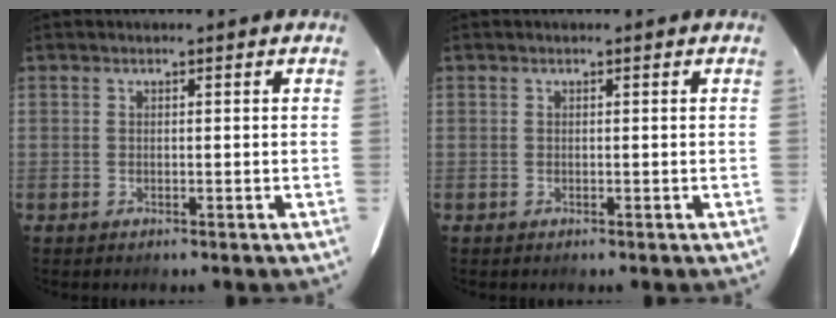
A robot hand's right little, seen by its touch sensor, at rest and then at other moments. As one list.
[{"total": 0.0}]